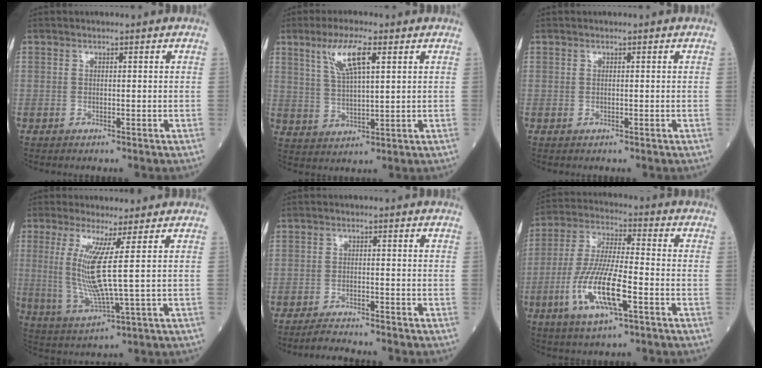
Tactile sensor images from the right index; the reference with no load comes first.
{"total": 7.5, "force": [3.8, 1.3, 6.4], "torque": [-0.131, 0.006, 0.076]}
{"total": 0.0}
{"total": 8.6, "force": [1.6, -0.8, 8.4], "torque": [-0.183, -0.020, 0.039]}
{"total": 3.5, "force": [-3.4, -0.3, 0.9], "torque": [-0.019, -0.015, -0.055]}
{"total": 13.0, "force": [-4.7, 2.4, 11.9], "torque": [-0.248, -0.010, -0.084]}